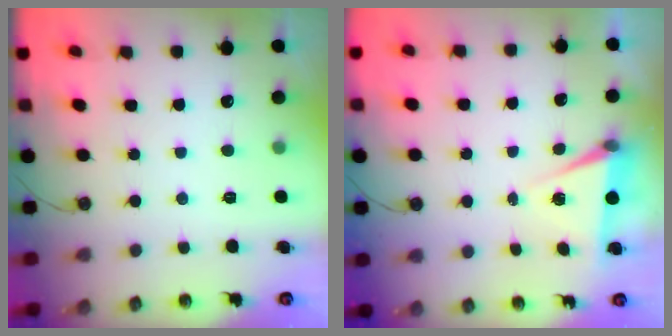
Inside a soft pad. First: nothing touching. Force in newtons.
{"total": 5.2, "press": 2.7, "slide": 4.5}